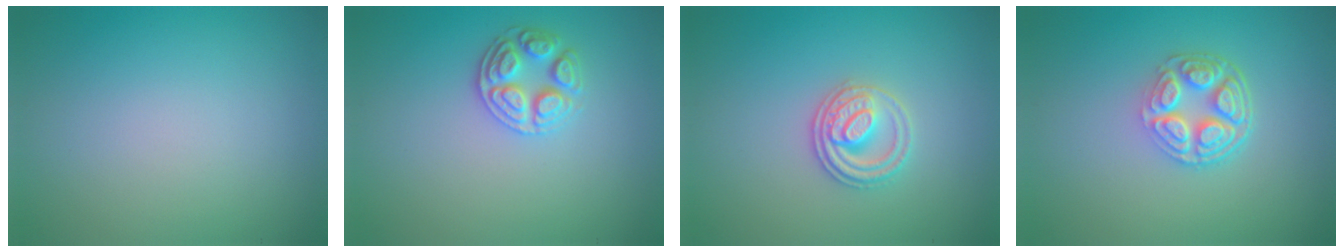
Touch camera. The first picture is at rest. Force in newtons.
{"total": 2.8, "press": 2.7, "slide": 0.6}
{"total": 2.8, "press": 2.6, "slide": 1.0}
{"total": 4.9, "press": 3.7, "slide": 3.3}